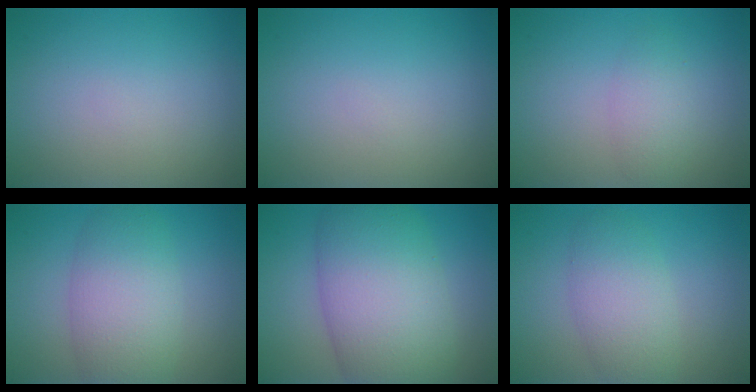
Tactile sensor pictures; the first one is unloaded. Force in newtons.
{"total": 0.0}
{"total": 2.2, "press": 2.2, "slide": 0.0}
{"total": 6.2, "press": 6.2, "slide": 0.4}
{"total": 10.8, "press": 10.8, "slide": 0.2}
{"total": 4.3, "press": 4.3, "slide": 0.4}